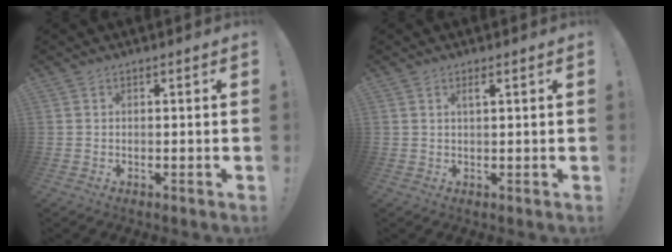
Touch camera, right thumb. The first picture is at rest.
{"total": 1.8, "force": [0.9, 0.0, 1.6], "torque": [-0.031, -0.001, 0.013]}